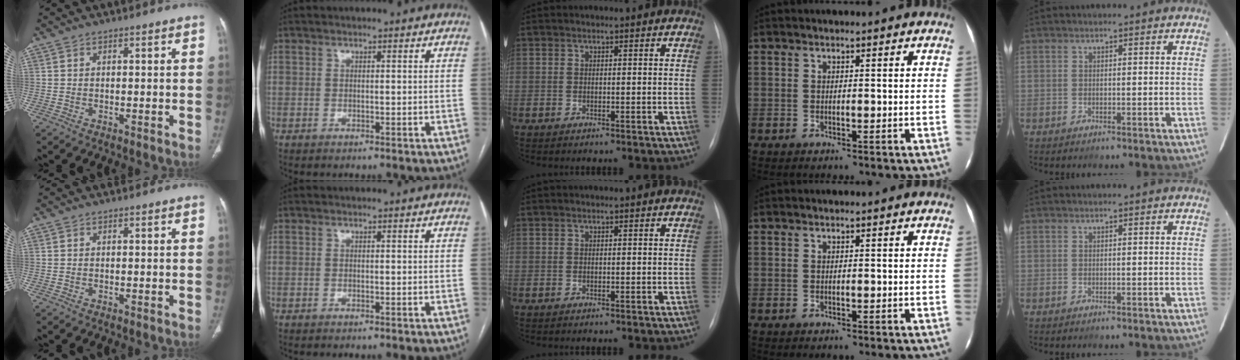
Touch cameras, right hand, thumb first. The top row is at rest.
{}